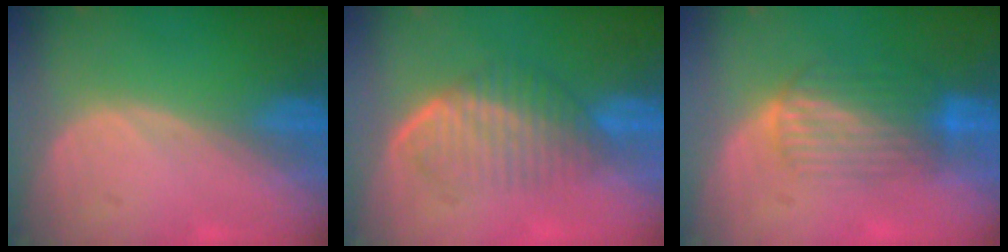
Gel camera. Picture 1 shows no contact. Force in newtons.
{"total": 6.6, "press": 6.0, "slide": 2.7}
{"total": 6.7, "press": 6.1, "slide": 2.8}